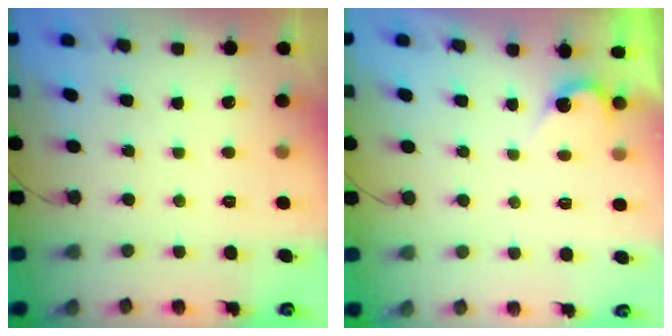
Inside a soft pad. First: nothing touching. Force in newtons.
{"total": 3.0, "press": 3.0, "slide": 0.3}